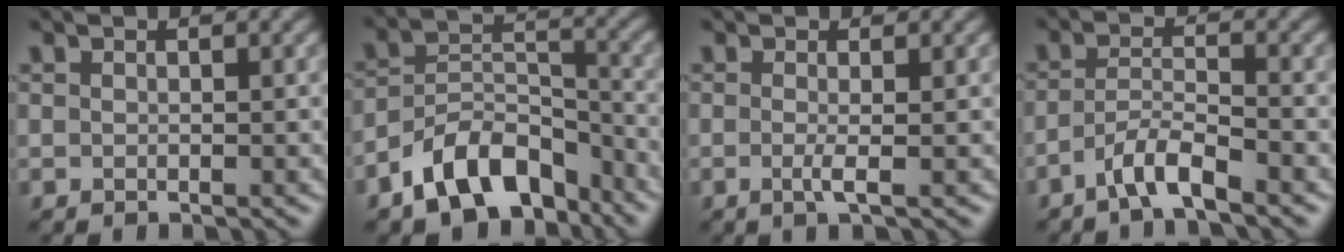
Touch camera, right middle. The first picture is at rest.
{"total": 8.7, "force": [-5.9, 4.6, 4.4], "torque": [-0.067, -0.001, -0.118]}
{"total": 1.7, "force": [-0.3, 0.4, 1.6], "torque": [-0.031, -0.007, -0.008]}
{"total": 3.4, "force": [-2.5, 0.5, 2.3], "torque": [-0.041, 0.009, -0.055]}